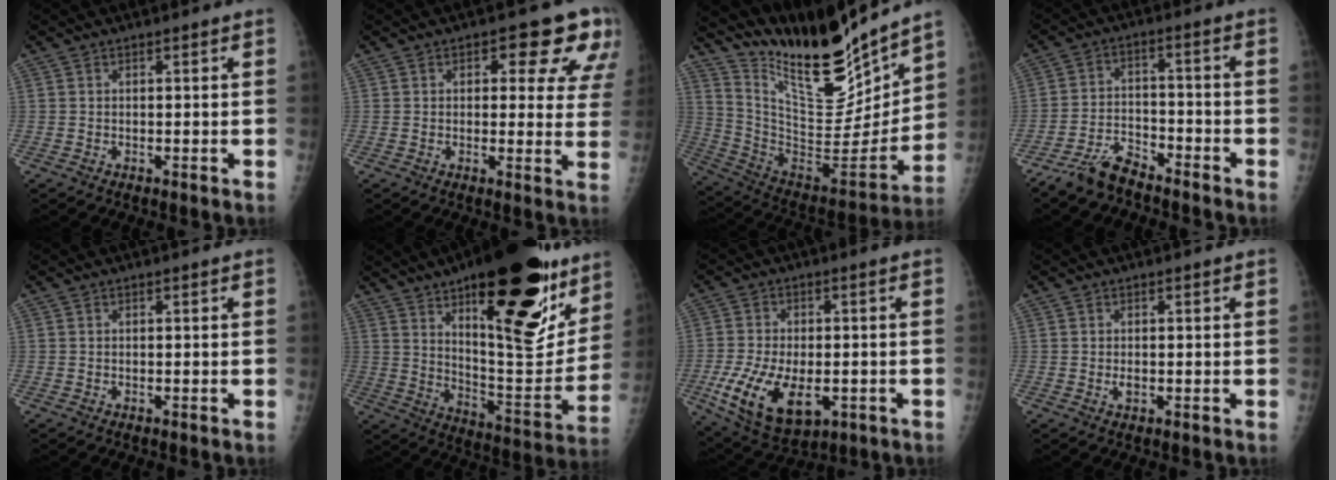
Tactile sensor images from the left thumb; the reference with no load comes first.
{"total": 11.5, "force": [6.0, 5.8, 7.9], "torque": [-0.037, -0.025, 0.059]}
{"total": 24.0, "force": [20.0, 5.4, 12.2], "torque": [-0.159, -0.118, 0.347]}
{"total": 6.7, "force": [-5.9, 2.2, 2.3], "torque": [-0.043, 0.030, -0.115]}
{"total": 0.0}
{"total": 32.3, "force": [16.9, 11.8, 25.0], "torque": [-0.322, -0.065, 0.255]}
{"total": 14.6, "force": [-4.3, 8.1, 11.4], "torque": [-0.215, -0.005, -0.056]}
{"total": 1.1, "force": [0.2, 0.7, 0.8], "torque": [-0.007, -0.001, 0.003]}